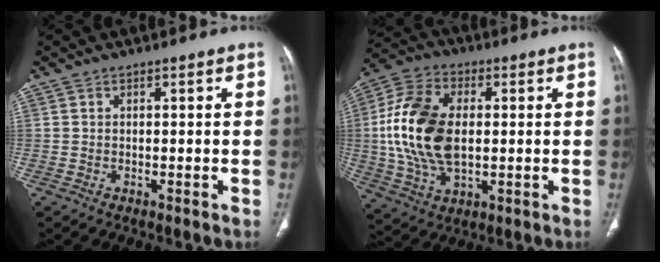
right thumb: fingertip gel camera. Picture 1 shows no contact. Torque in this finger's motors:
{"motor_torque": [2.28, 2.10, 1.27, -1.23, 0.53]}